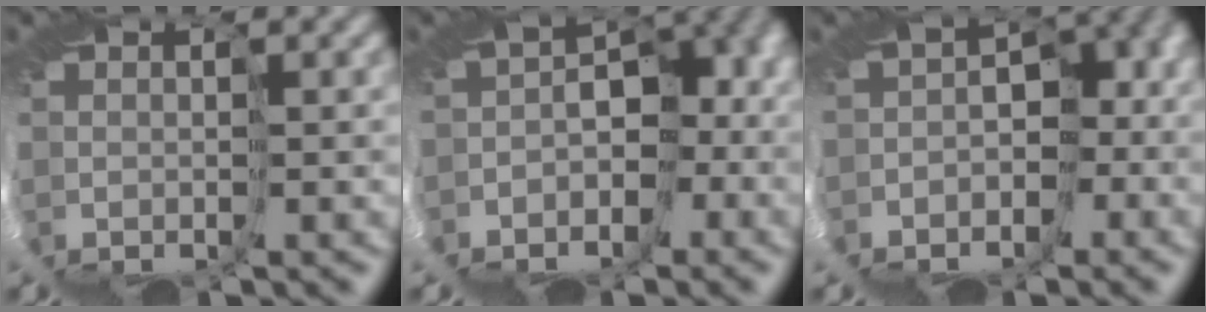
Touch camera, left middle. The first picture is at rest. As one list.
[{"total": 6.3, "force": [-2.6, 4.1, 4.0], "torque": [-0.068, -0.016, -0.034]}, {"total": 5.3, "force": [-2.7, 3.4, 3.1], "torque": [-0.050, -0.013, -0.041]}]